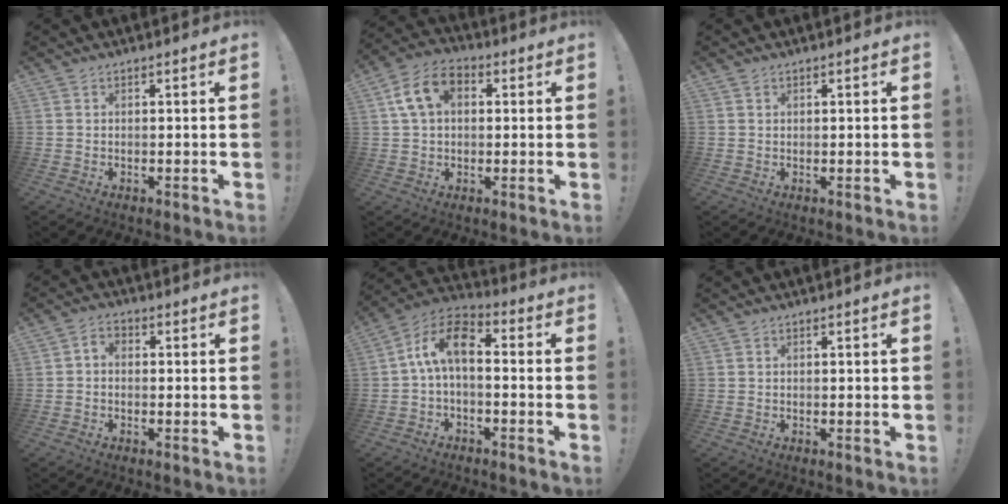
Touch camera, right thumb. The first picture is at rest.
{"total": 10.3, "force": [2.8, 7.2, 6.9], "torque": [-0.131, 0.014, 0.057]}
{"total": 0.5, "force": [0.4, 0.2, 0.2], "torque": [-0.009, 0.003, 0.010]}
{"total": 2.4, "force": [-1.3, 1.5, 1.4], "torque": [-0.023, 0.010, -0.023]}
{"total": 10.0, "force": [0.4, 5.2, 8.5], "torque": [-0.163, 0.014, 0.010]}
{"total": 0.0}